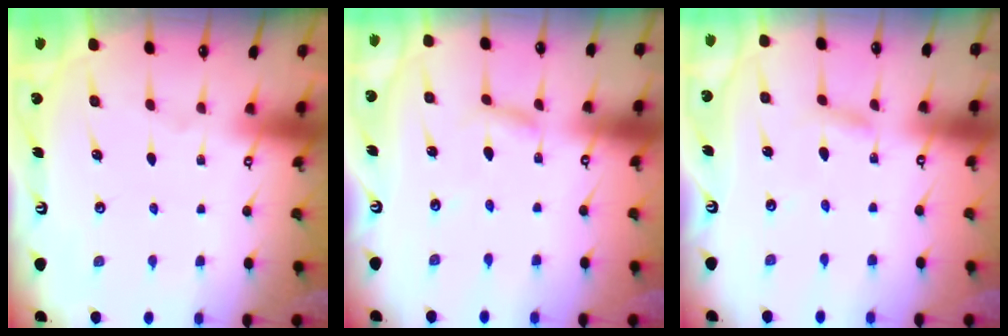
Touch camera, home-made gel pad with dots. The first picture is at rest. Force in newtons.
{"total": 2.3, "press": 2.3, "slide": 0.1}
{"total": 2.5, "press": 2.5, "slide": 0.2}